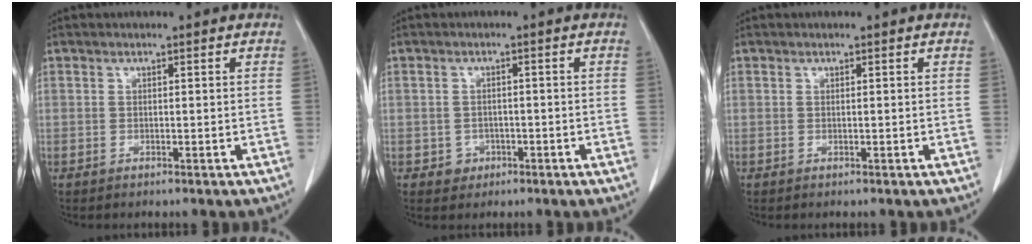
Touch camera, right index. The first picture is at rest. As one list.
[{"total": 2.3, "force": [-1.0, 2.0, 0.4], "torque": [0.001, 0.010, -0.010]}, {"total": 0.0}]